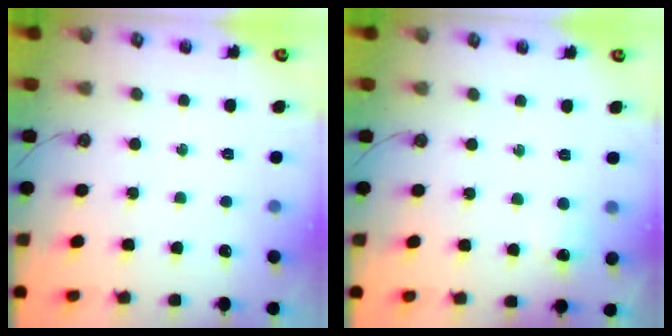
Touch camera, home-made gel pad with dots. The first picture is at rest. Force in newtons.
{"total": 4.3, "press": 4.2, "slide": 0.6}